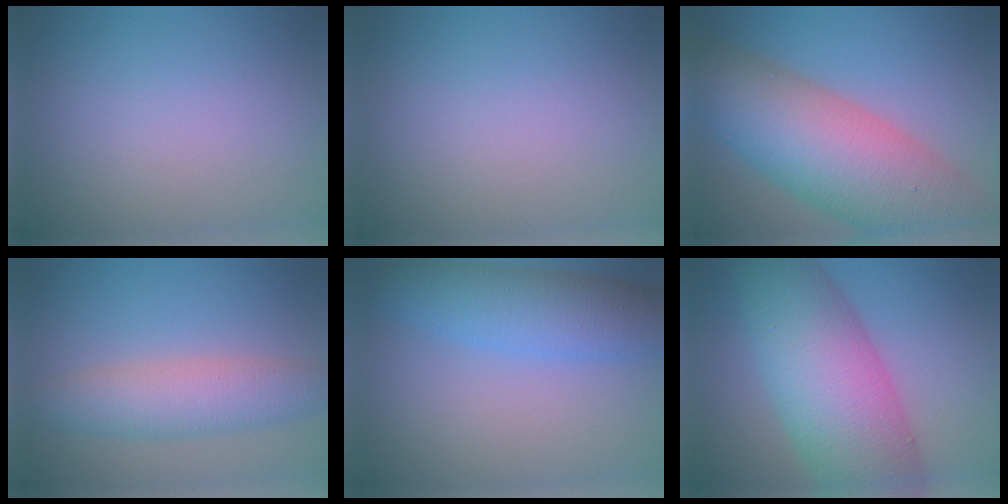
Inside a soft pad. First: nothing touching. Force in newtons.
{"total": 0.0}
{"total": 13.2, "press": 13.2, "slide": 0.5}
{"total": 4.6, "press": 4.6, "slide": 0.1}
{"total": 6.0, "press": 6.0, "slide": 0.2}
{"total": 13.7, "press": 13.7, "slide": 0.3}